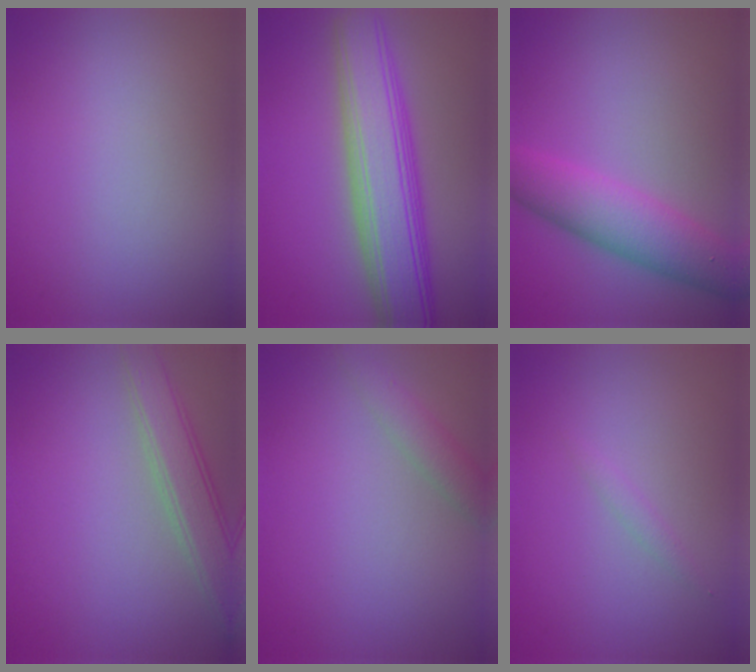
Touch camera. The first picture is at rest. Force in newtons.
{"total": 9.1, "press": 9.1, "slide": 0.7}
{"total": 5.7, "press": 5.7, "slide": 0.0}
{"total": 4.1, "press": 4.1, "slide": 0.2}
{"total": 2.1, "press": 2.1, "slide": 0.2}
{"total": 0.7, "press": 0.7, "slide": 0.0}